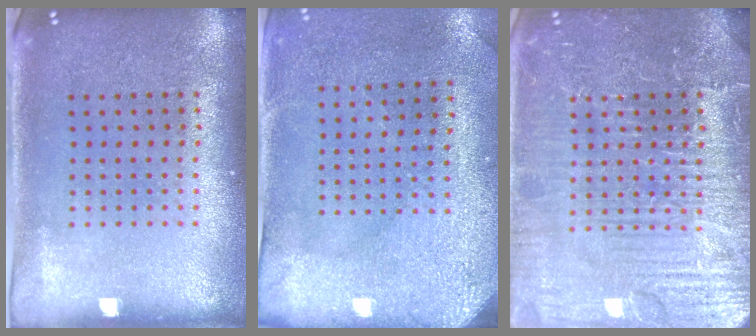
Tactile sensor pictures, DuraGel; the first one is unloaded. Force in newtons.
{"total": 3.0, "press": 2.5, "slide": 1.7}
{"total": 7.7, "press": 7.7, "slide": 1.0}